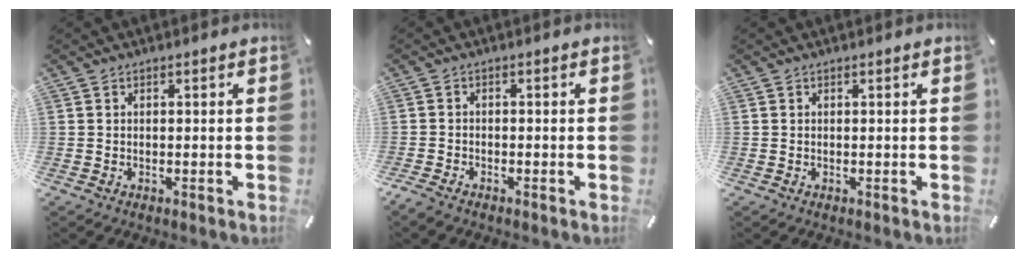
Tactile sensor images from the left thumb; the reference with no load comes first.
{"total": 1.8, "force": [-1.6, 0.4, 0.6], "torque": [-0.018, 0.004, -0.035]}
{"total": 0.0}